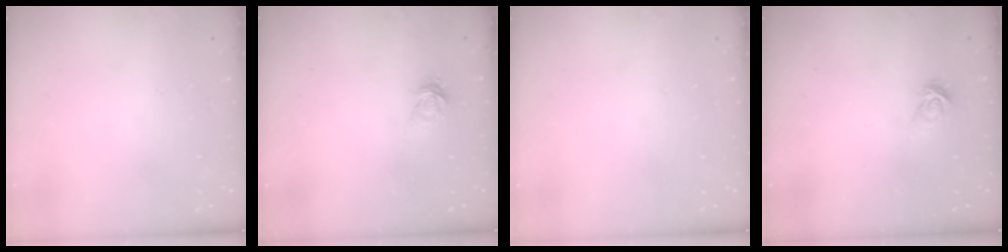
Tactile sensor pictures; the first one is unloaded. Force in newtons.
{"total": 3.2, "press": 3.2, "slide": 0.3}
{"total": 0.0}
{"total": 3.9, "press": 3.9, "slide": 0.4}